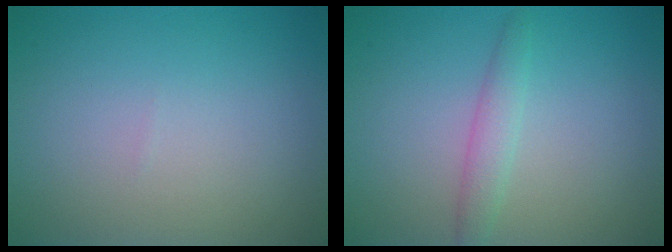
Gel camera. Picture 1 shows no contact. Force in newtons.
{"total": 1.8, "press": 1.8, "slide": 0.1}